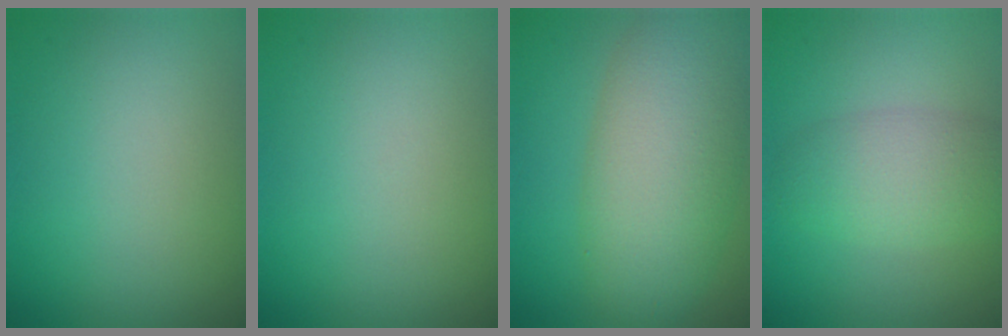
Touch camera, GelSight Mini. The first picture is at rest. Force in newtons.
{"total": 0.0}
{"total": 8.4, "press": 8.4, "slide": 0.2}
{"total": 4.2, "press": 4.2, "slide": 0.2}